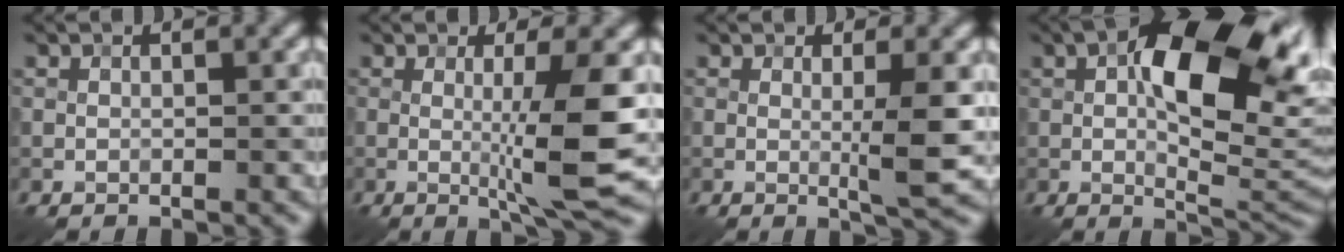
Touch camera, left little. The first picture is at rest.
{"total": 7.0, "force": [-0.3, 1.1, 6.9], "torque": [-0.105, -0.011, -0.003]}
{"total": 3.2, "force": [0.0, 0.4, 3.2], "torque": [-0.052, -0.007, -0.002]}
{"total": 11.8, "force": [1.7, 4.8, 10.6], "torque": [-0.162, 0.010, 0.025]}